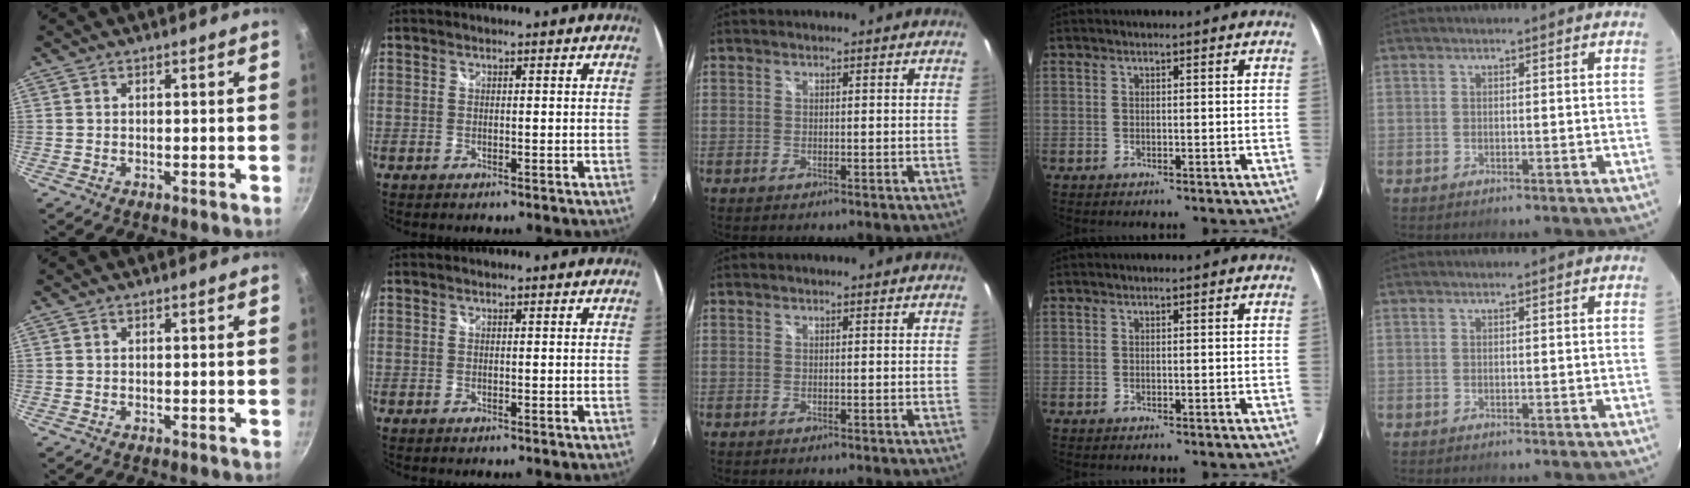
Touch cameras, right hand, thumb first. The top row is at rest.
{}